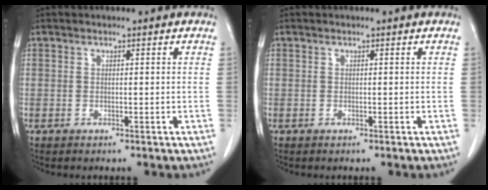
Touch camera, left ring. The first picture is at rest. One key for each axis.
{"total": 0.0}